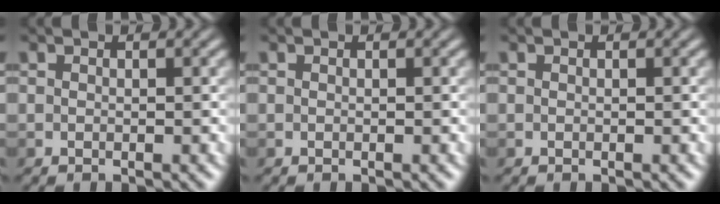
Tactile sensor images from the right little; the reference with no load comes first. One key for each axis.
{"total": 0.0}
{"total": 0.0}